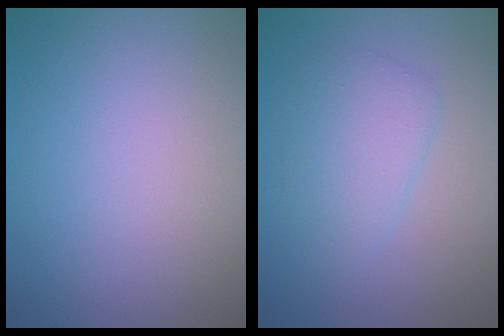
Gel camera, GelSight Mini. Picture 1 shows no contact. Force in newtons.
{"total": 2.6, "press": 2.6, "slide": 0.1}